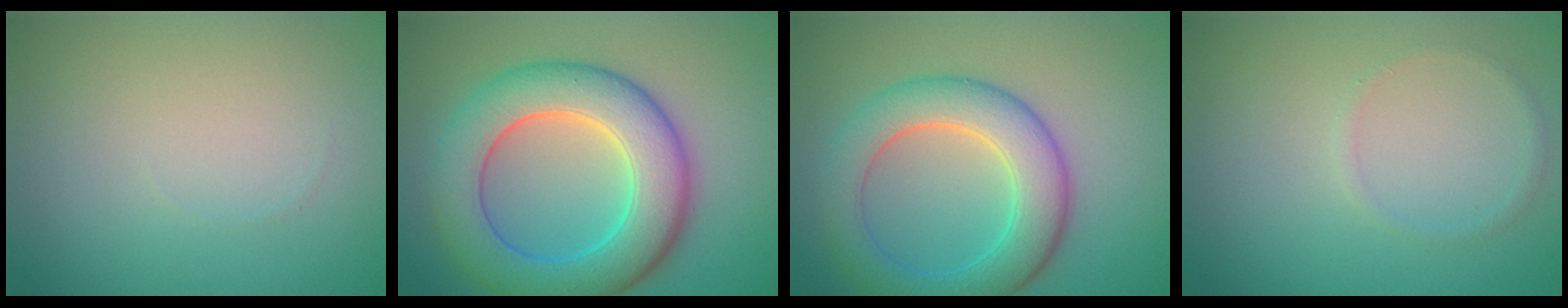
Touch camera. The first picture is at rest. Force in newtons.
{"total": 9.3, "press": 9.3, "slide": 0.1}
{"total": 6.6, "press": 6.6, "slide": 0.1}
{"total": 0.8, "press": 0.8, "slide": 0.1}